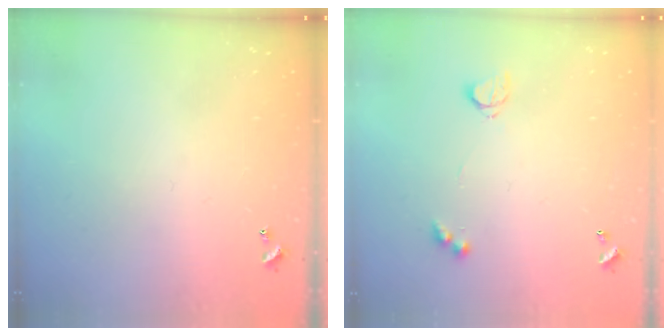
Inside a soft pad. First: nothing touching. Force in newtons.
{"total": 3.7, "press": 3.6, "slide": 0.6}